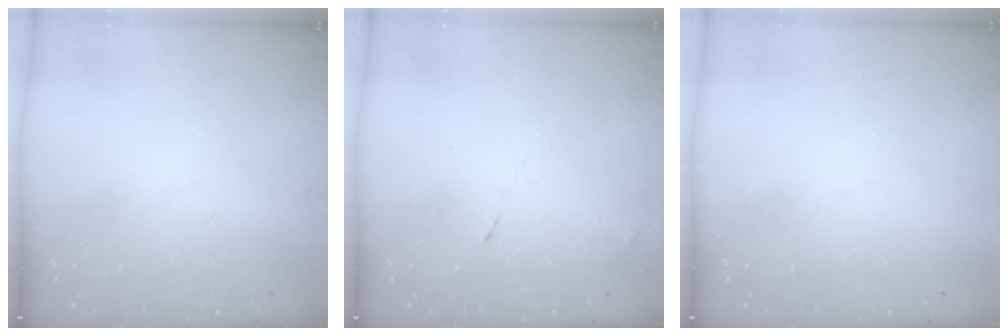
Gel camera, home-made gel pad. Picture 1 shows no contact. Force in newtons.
{"total": 4.7, "press": 4.7, "slide": 0.6}
{"total": 1.5, "press": 1.5, "slide": 0.1}